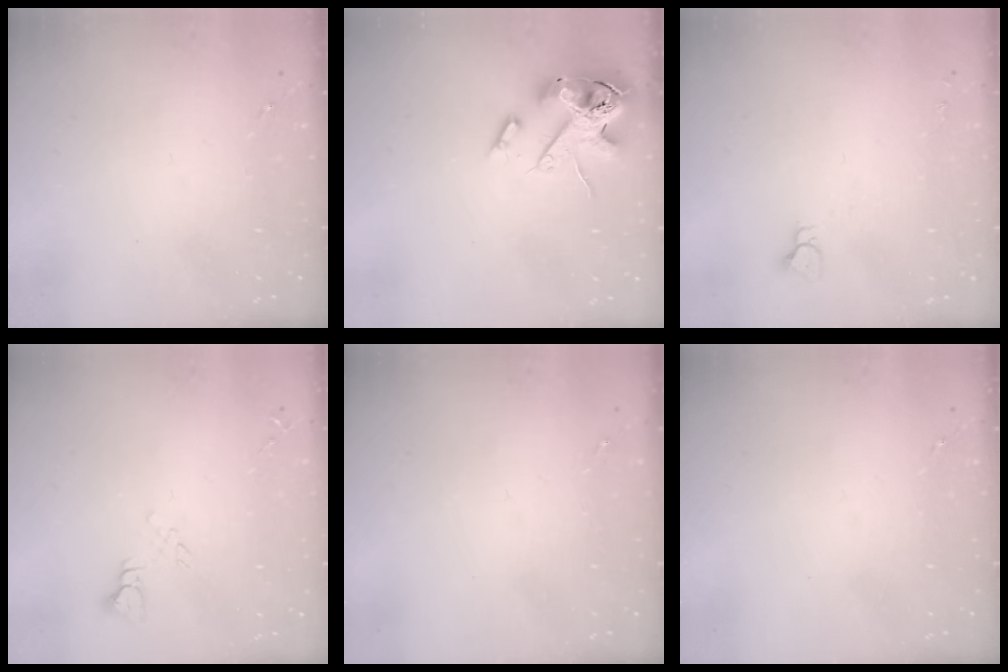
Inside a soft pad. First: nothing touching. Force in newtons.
{"total": 16.3, "press": 16.1, "slide": 2.8}
{"total": 3.0, "press": 3.0, "slide": 0.2}
{"total": 4.3, "press": 4.3, "slide": 0.5}
{"total": 0.0}
{"total": 0.0}